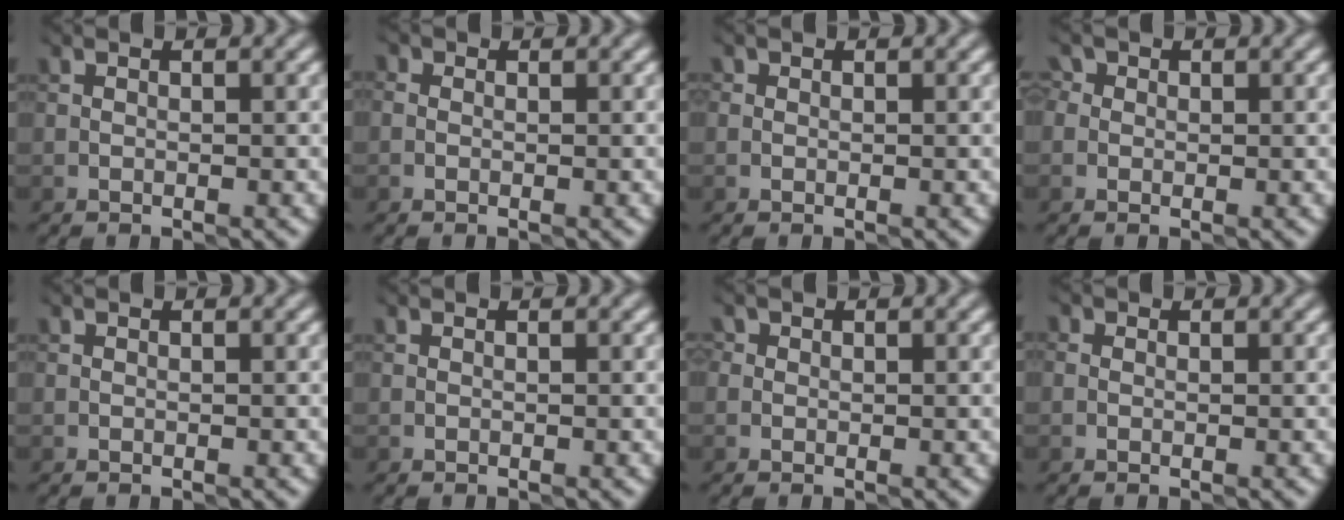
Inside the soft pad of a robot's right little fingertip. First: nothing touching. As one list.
[{"total": 0.9, "force": [0.2, 0.8, 0.3], "torque": [0.008, 0.001, -0.016]}, {"total": 0.0}, {"total": 2.2, "force": [0.9, 1.9, 0.7], "torque": [0.004, 0.016, -0.008]}, {"total": 0.0}, {"total": 0.0}, {"total": 0.9, "force": [0.4, 0.8, 0.0], "torque": [0.006, 0.001, -0.004]}, {"total": 0.6, "force": [0.2, 0.6, 0.2], "torque": [0.008, -0.003, -0.010]}]